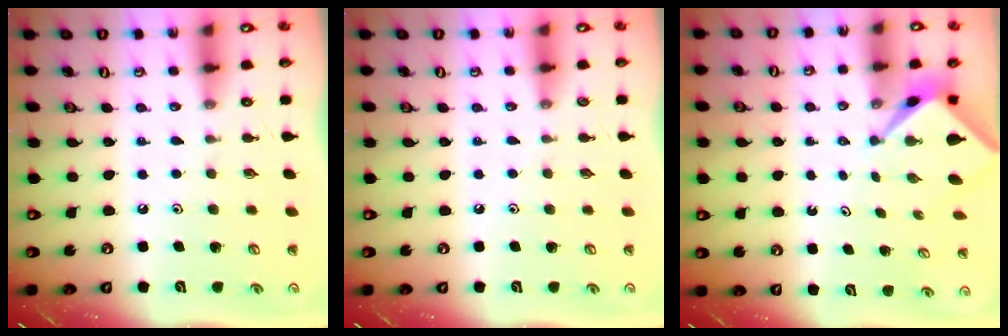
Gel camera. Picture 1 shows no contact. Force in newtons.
{"total": 2.3, "press": 2.3, "slide": 0.4}
{"total": 2.3, "press": 2.3, "slide": 0.3}